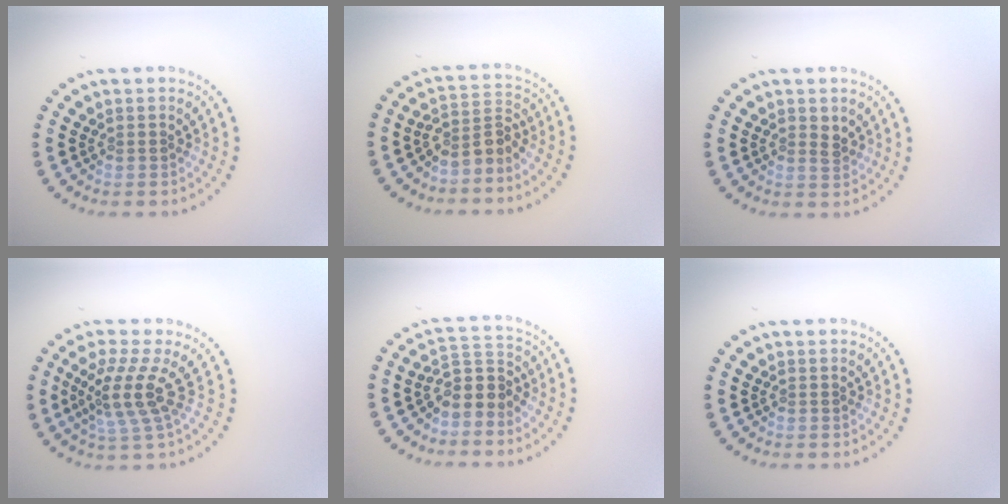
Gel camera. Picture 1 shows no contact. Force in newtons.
{"total": 2.6, "press": 1.7, "slide": 2.0}
{"total": 1.3, "press": 1.3, "slide": 0.3}
{"total": 3.7, "press": 2.6, "slide": 2.6}
{"total": 3.0, "press": 2.3, "slide": 1.8}
{"total": 0.0}